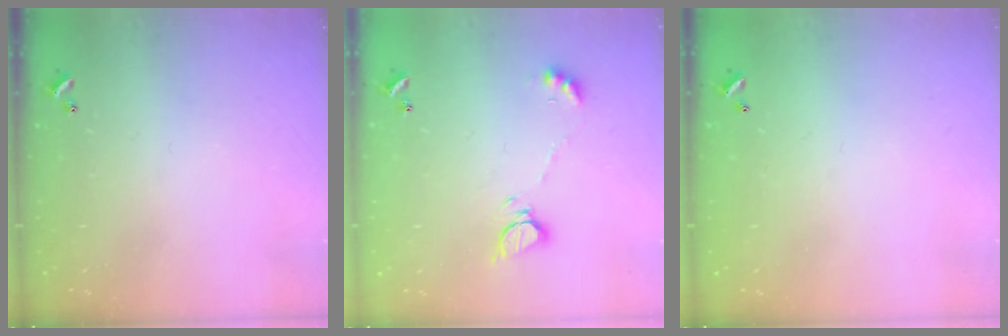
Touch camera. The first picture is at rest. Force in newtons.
{"total": 6.6, "press": 6.6, "slide": 0.7}
{"total": 2.8, "press": 2.8, "slide": 0.1}